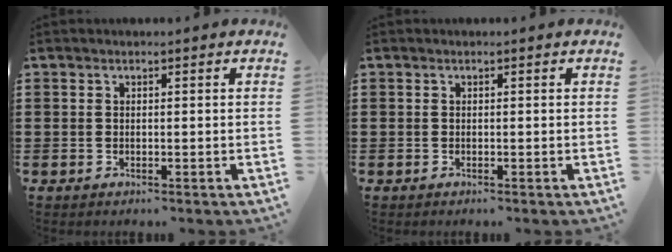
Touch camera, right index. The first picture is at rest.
{"total": 0.0}